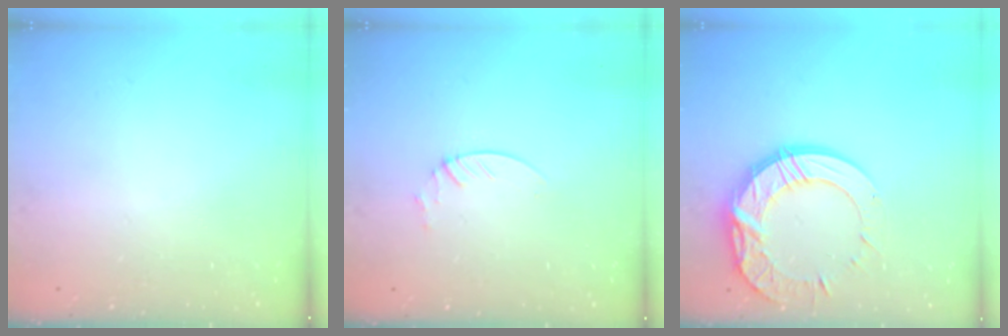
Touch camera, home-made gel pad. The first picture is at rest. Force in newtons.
{"total": 1.9, "press": 1.9, "slide": 0.2}
{"total": 15.9, "press": 15.8, "slide": 1.4}